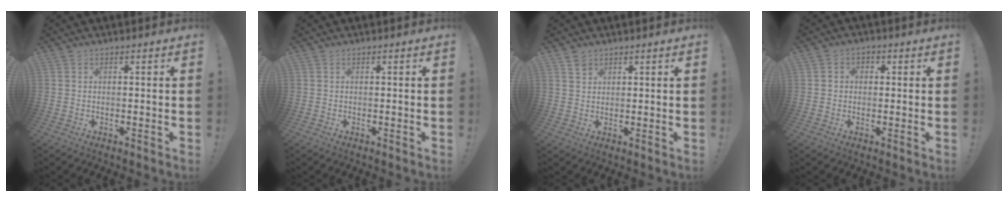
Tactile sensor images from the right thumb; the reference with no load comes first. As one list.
[{"total": 0.0}, {"total": 2.5, "force": [1.8, 1.7, 0.5], "torque": [0.008, -0.015, 0.031]}, {"total": 2.5, "force": [-0.7, 2.2, 1.0], "torque": [-0.017, 0.010, -0.013]}]